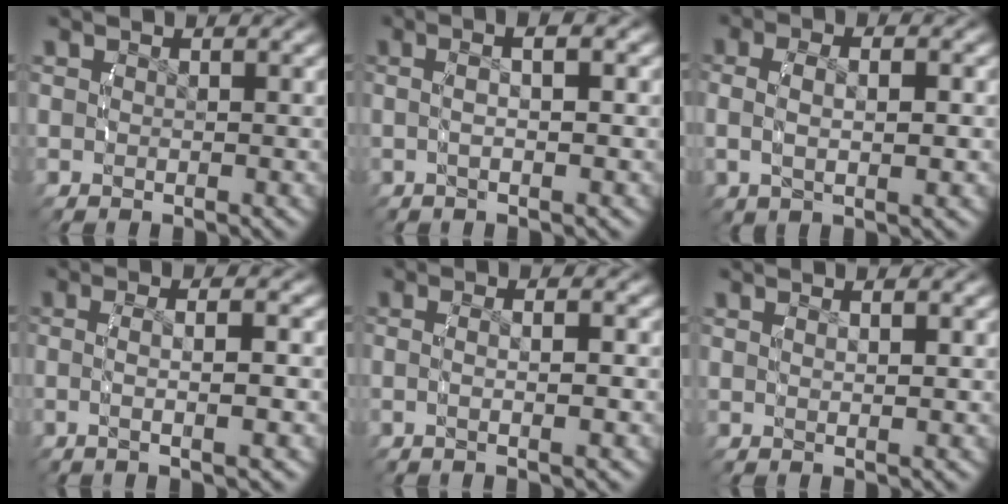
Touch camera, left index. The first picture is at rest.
{"total": 3.0, "force": [0.3, 0.0, 2.9], "torque": [-0.052, 0.014, 0.001]}
{"total": 3.9, "force": [0.4, 1.6, 3.5], "torque": [-0.067, 0.000, 0.010]}
{"total": 3.3, "force": [-0.6, 0.1, 3.3], "torque": [-0.065, 0.000, -0.009]}
{"total": 2.6, "force": [-0.6, -0.1, 2.6], "torque": [-0.051, -0.001, -0.009]}
{"total": 1.1, "force": [0.4, -0.6, 0.9], "torque": [-0.017, 0.000, 0.011]}